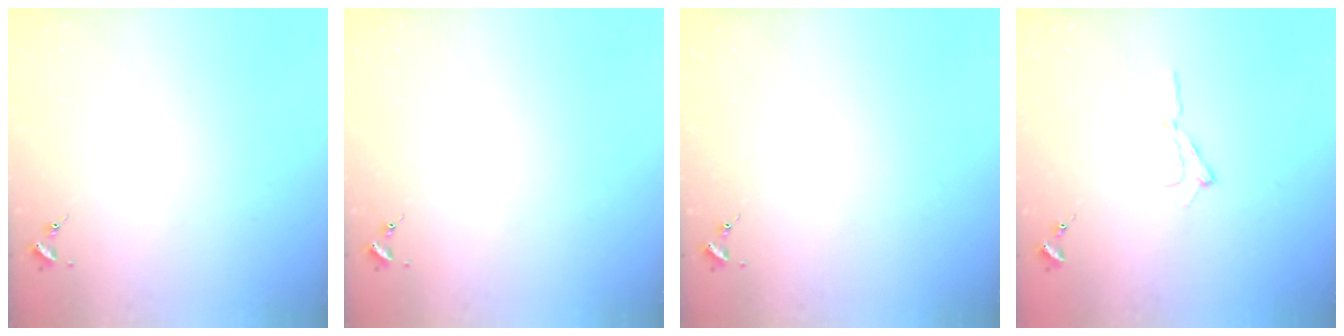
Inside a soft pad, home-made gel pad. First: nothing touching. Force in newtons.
{"total": 0.0}
{"total": 0.0}
{"total": 6.5, "press": 6.5, "slide": 0.8}